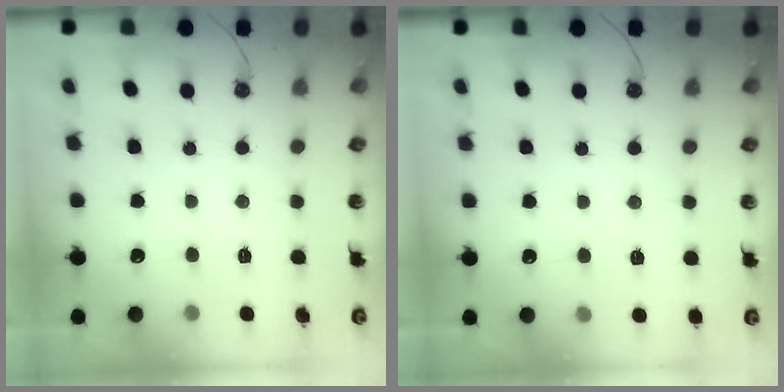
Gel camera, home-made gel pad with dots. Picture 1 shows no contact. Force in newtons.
{"total": 3.5, "press": 3.0, "slide": 1.9}